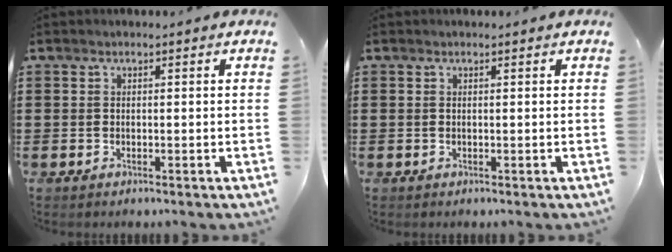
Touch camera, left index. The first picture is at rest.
{"total": 0.0}